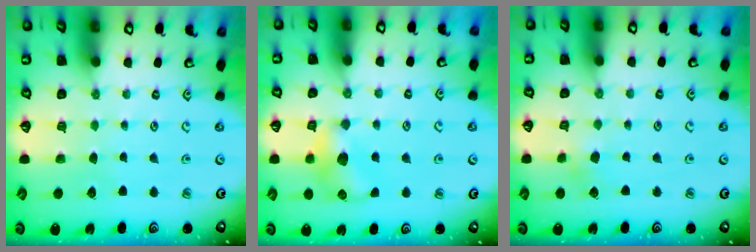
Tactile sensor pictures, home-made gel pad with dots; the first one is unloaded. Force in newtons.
{"total": 9.8, "press": 9.8, "slide": 0.7}
{"total": 2.9, "press": 2.8, "slide": 0.9}